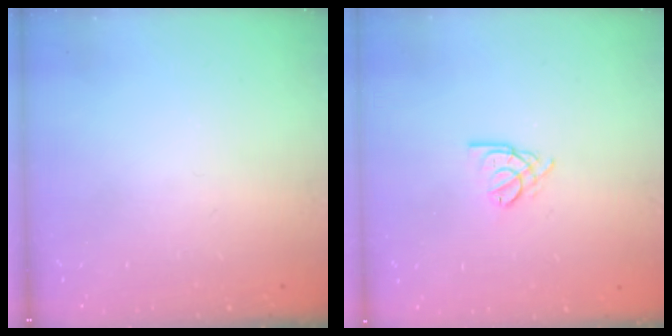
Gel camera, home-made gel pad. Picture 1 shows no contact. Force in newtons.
{"total": 2.3, "press": 2.3, "slide": 0.5}